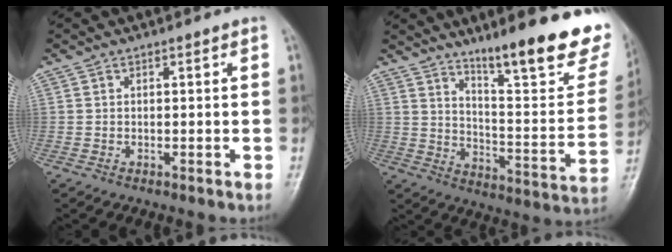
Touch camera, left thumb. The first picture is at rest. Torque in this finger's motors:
{"motor_torque": [0.70, 0.44, 1.63, -1.14, 0.10]}